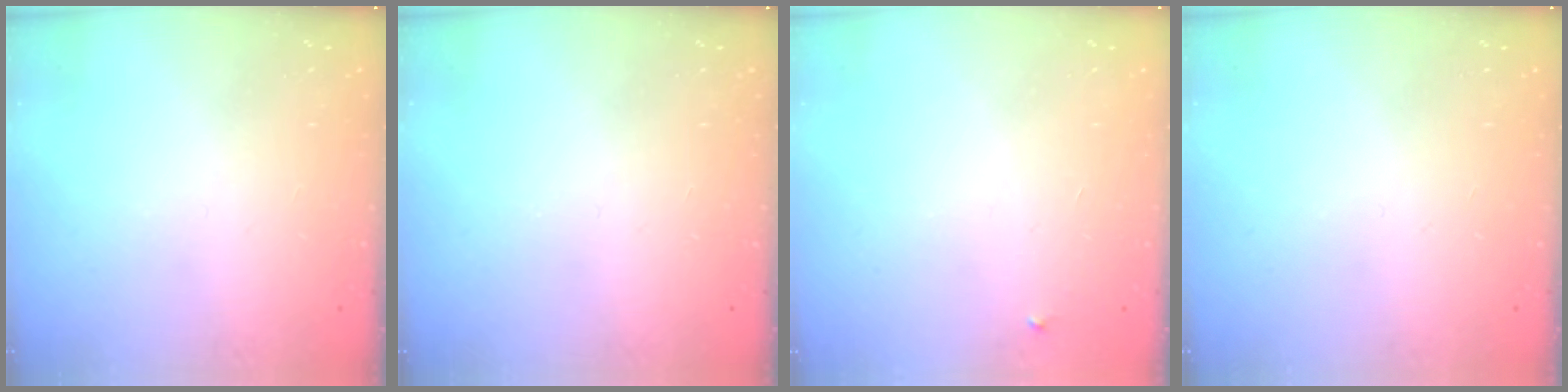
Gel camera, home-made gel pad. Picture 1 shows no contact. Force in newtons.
{"total": 0.0}
{"total": 2.1, "press": 2.1, "slide": 0.1}
{"total": 0.0}